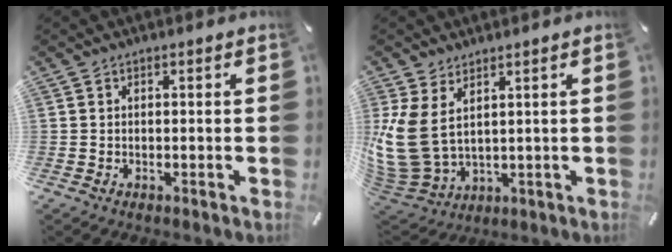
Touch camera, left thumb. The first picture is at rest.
{"total": 11.1, "force": [3.4, 7.8, 7.2], "torque": [-0.193, -0.023, 0.065]}